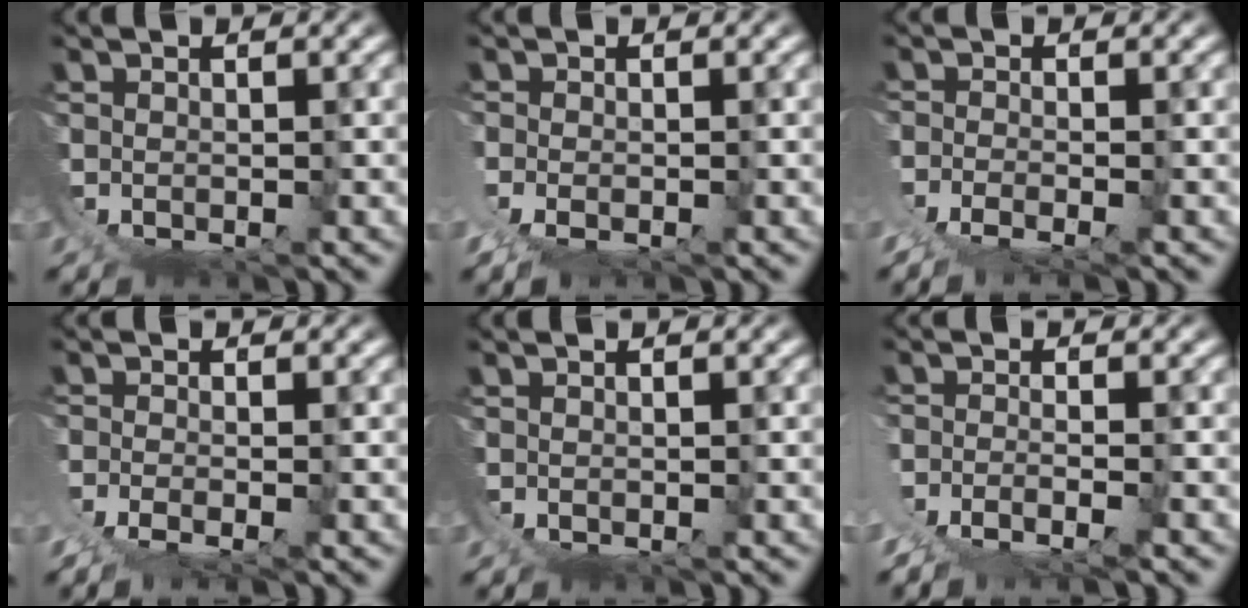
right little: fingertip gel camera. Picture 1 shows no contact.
{"total": 1.1, "force": [0.0, -0.6, 1.0], "torque": [-0.015, -0.003, 0.006]}
{"total": 1.9, "force": [-0.7, -1.4, 1.2], "torque": [-0.016, -0.001, -0.006]}
{"total": 1.9, "force": [-0.4, -1.5, 1.2], "torque": [-0.018, -0.003, -0.001]}
{"total": 0.0}
{"total": 2.2, "force": [-0.7, -0.9, 1.9], "torque": [-0.032, 0.002, -0.008]}